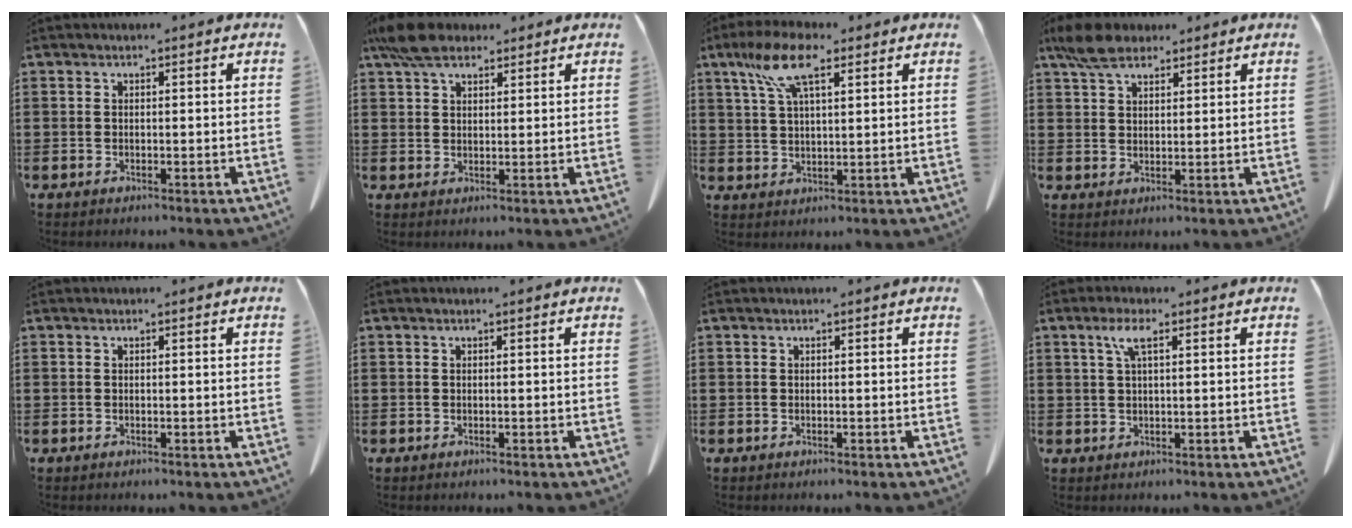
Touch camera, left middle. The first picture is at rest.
{"total": 6.2, "force": [4.6, 2.6, 3.1], "torque": [-0.067, -0.001, 0.088]}
{"total": 8.9, "force": [5.1, 2.7, 6.8], "torque": [-0.152, 0.003, 0.089]}
{"total": 5.7, "force": [4.3, 2.5, 2.8], "torque": [-0.069, 0.002, 0.082]}
{"total": 0.0}
{"total": 0.0}
{"total": 0.0}
{"total": 3.7, "force": [1.6, 0.8, 3.3], "torque": [-0.070, 0.007, 0.026]}